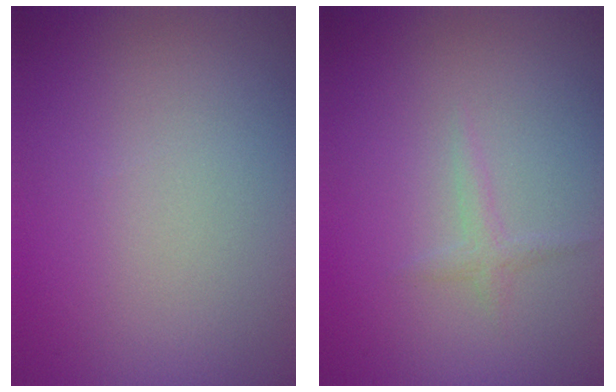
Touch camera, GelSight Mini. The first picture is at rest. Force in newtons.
{"total": 1.0, "press": 1.0, "slide": 0.1}